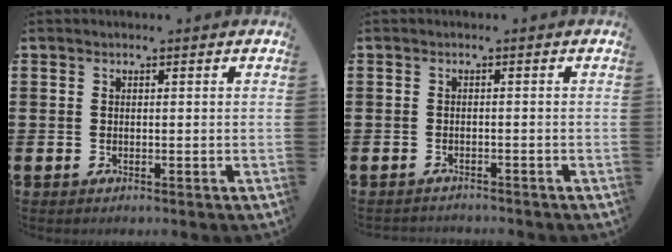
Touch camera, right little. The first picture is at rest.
{"total": 0.9, "force": [-0.9, 0.0, -0.1], "torque": [0.000, 0.002, -0.020]}